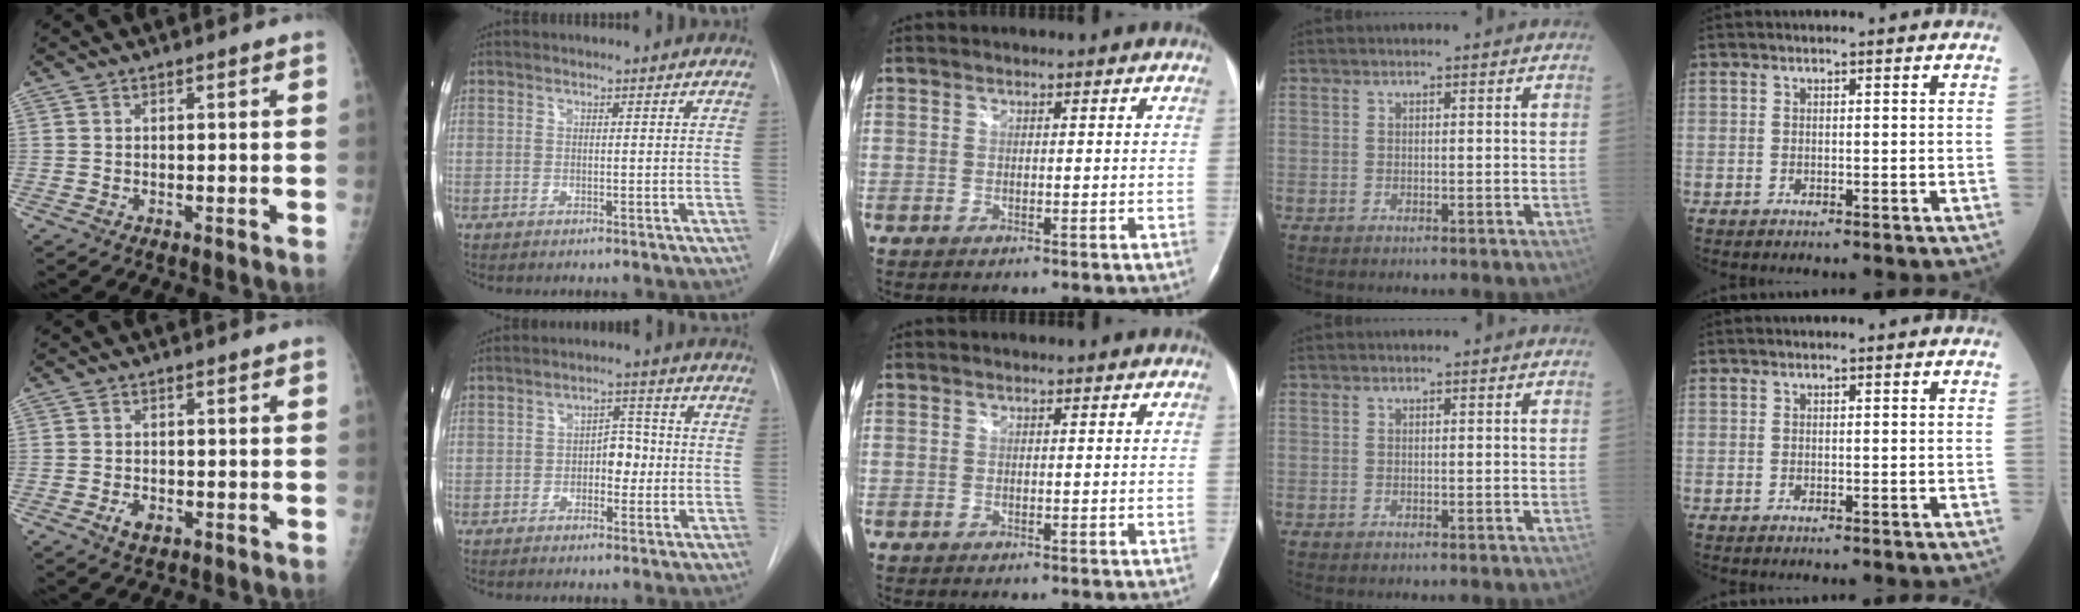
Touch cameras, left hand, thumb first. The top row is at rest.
{"thumb": {"total": 2.5, "force": [-1.0, 1.6, 1.6], "torque": [-0.027, 0.000, -0.014]}, "index": {"total": 4.3, "force": [-1.6, 2.5, 3.1], "torque": [-0.039, 0.008, -0.025]}}